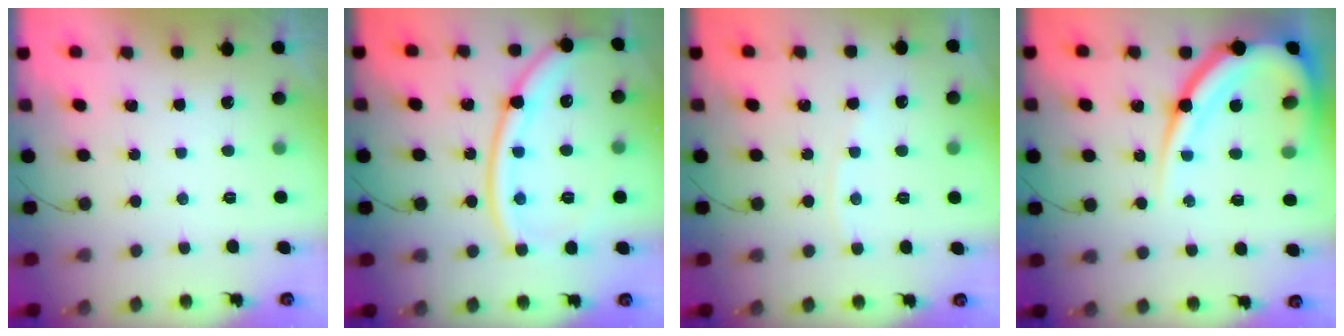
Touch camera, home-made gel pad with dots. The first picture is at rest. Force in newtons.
{"total": 17.2, "press": 17.1, "slide": 2.1}
{"total": 2.0, "press": 2.0, "slide": 0.4}
{"total": 19.8, "press": 19.7, "slide": 1.7}